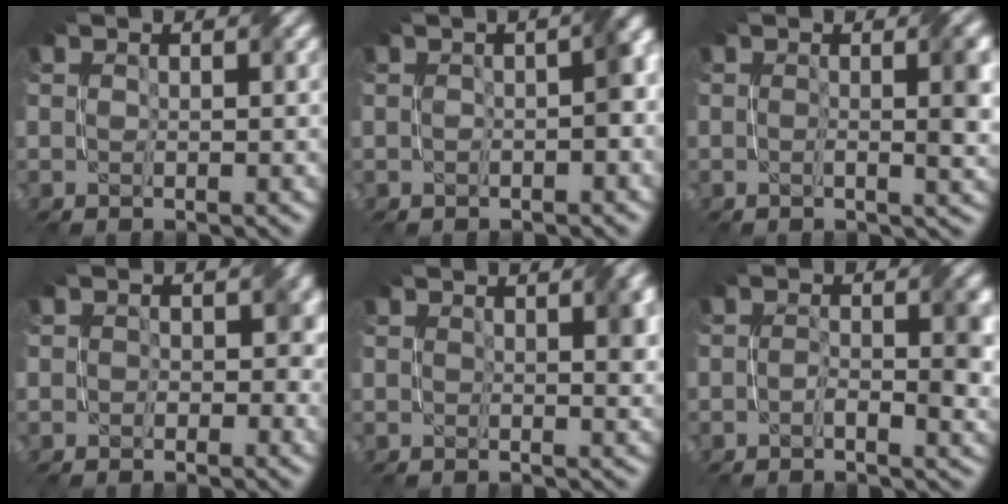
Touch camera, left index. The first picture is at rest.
{"total": 2.6, "force": [-0.3, 0.7, 2.5], "torque": [-0.036, 0.013, -0.005]}
{"total": 4.4, "force": [0.3, 1.1, 4.2], "torque": [-0.049, 0.006, 0.002]}
{"total": 3.0, "force": [0.4, 2.3, 1.8], "torque": [-0.008, -0.002, 0.000]}
{"total": 2.8, "force": [1.0, 0.8, 2.5], "torque": [-0.030, 0.002, 0.017]}
{"total": 3.9, "force": [-0.5, 1.4, 3.6], "torque": [-0.058, -0.003, -0.010]}